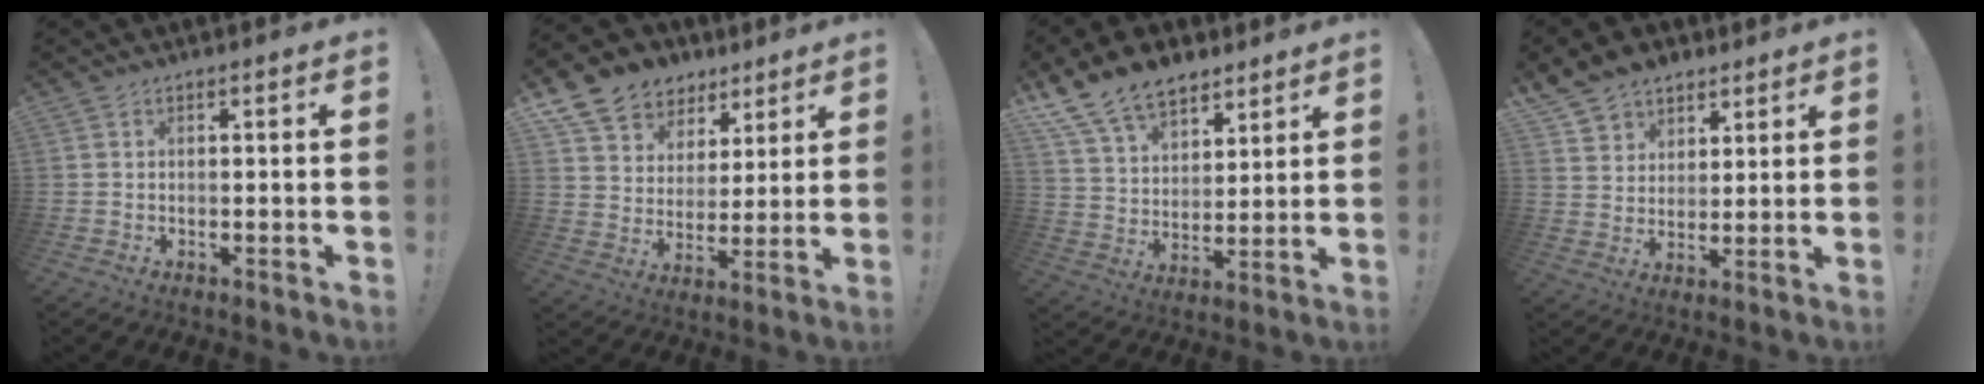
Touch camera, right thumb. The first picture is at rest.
{"total": 11.0, "force": [6.9, 8.2, 2.4], "torque": [-0.045, -0.051, 0.138]}
{"total": 14.7, "force": [10.8, 8.2, 5.7], "torque": [-0.118, -0.065, 0.207]}
{"total": 9.5, "force": [6.8, 6.4, 1.6], "torque": [-0.034, -0.047, 0.137]}